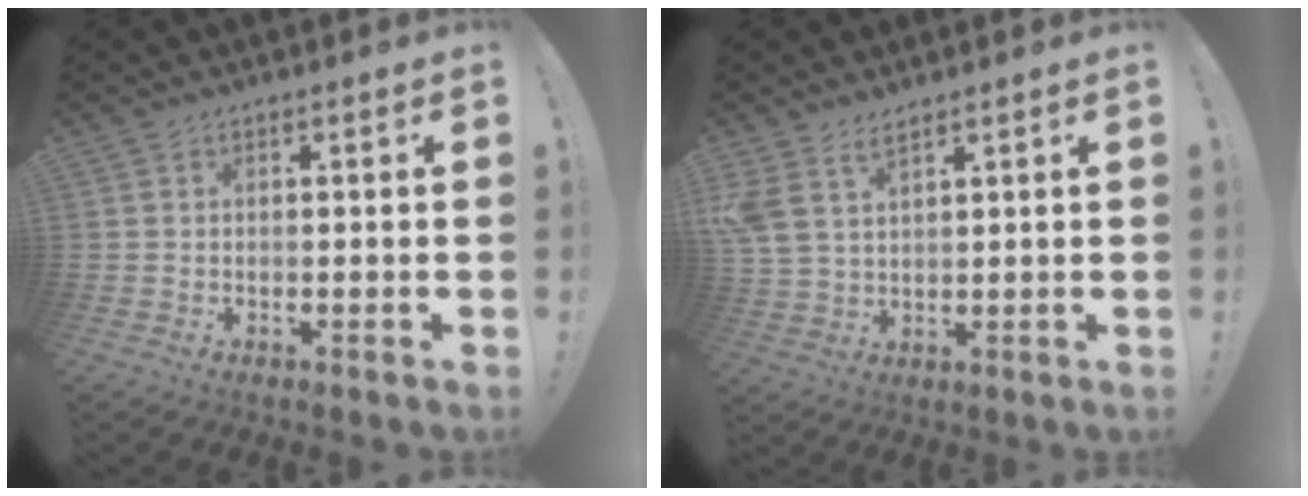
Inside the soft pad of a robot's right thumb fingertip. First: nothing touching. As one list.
[{"total": 6.4, "force": [4.4, 2.9, 3.6], "torque": [-0.083, -0.014, 0.087]}]